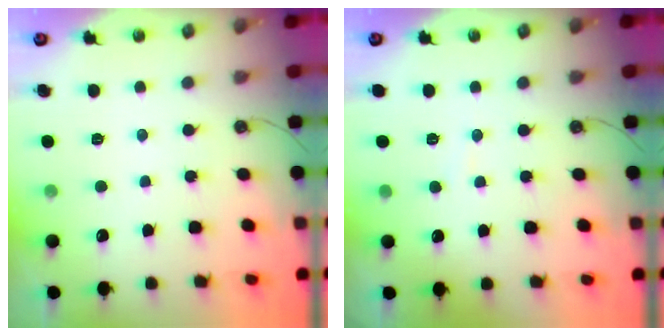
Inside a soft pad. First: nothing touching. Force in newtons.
{"total": 2.8, "press": 2.8, "slide": 0.3}